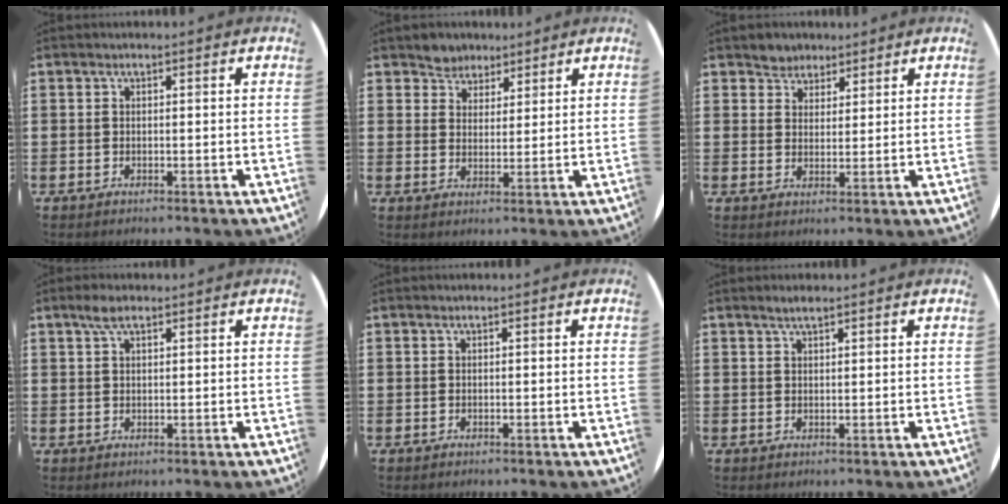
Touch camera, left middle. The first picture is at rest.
{"total": 3.4, "force": [2.9, 1.8, -0.5], "torque": [-0.006, 0.000, 0.056]}
{"total": 3.0, "force": [2.5, 1.5, -0.5], "torque": [-0.001, 0.003, 0.049]}
{"total": 2.5, "force": [1.6, 1.1, 1.6], "torque": [-0.027, 0.003, 0.027]}
{"total": 0.0}
{"total": 1.4, "force": [1.2, 0.2, 0.7], "torque": [-0.016, 0.002, 0.021]}